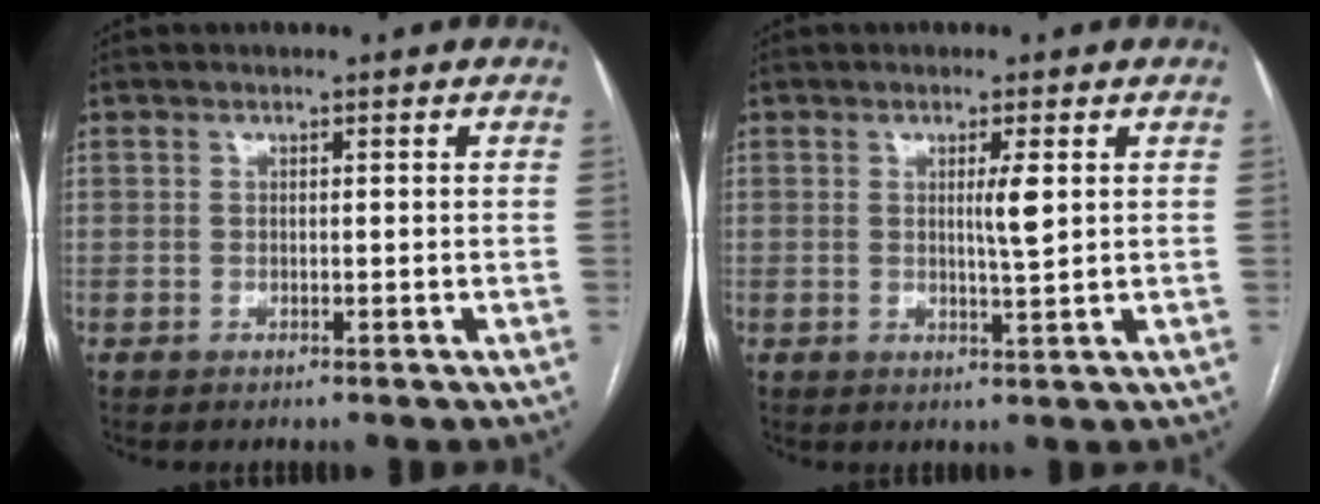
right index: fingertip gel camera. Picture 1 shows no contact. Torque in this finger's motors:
{"motor_torque": [0.15, -0.02, 0.14, 0.04]}